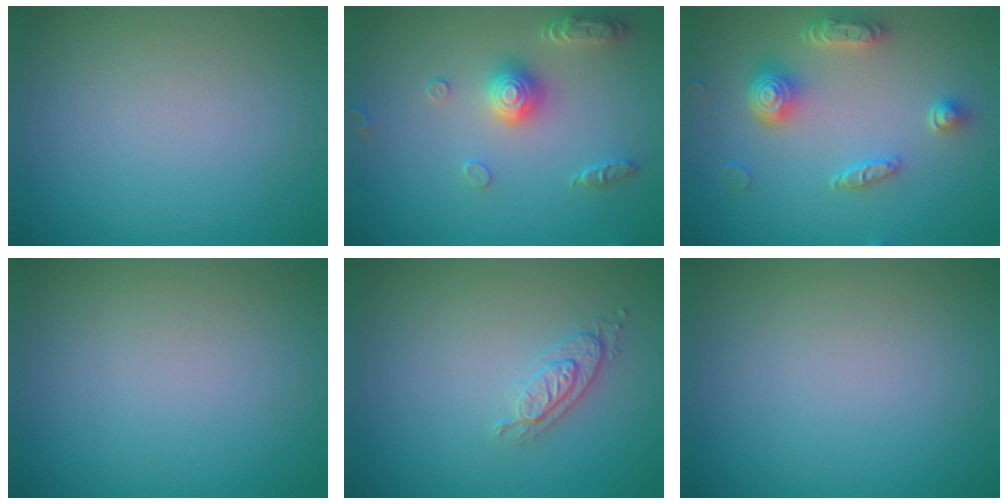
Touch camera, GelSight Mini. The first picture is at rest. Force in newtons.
{"total": 3.6, "press": 3.3, "slide": 1.3}
{"total": 4.7, "press": 3.8, "slide": 2.8}
{"total": 0.0}
{"total": 2.1, "press": 1.9, "slide": 0.8}
{"total": 0.0}